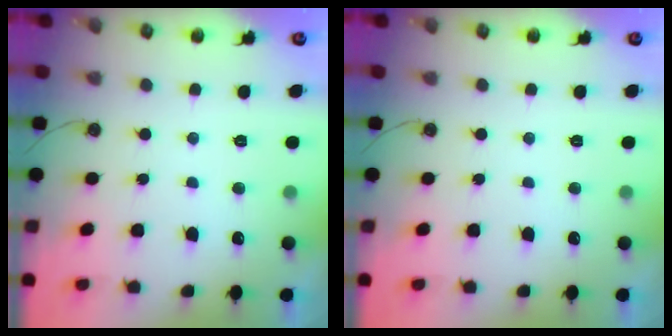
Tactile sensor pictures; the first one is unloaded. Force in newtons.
{"total": 0.0}